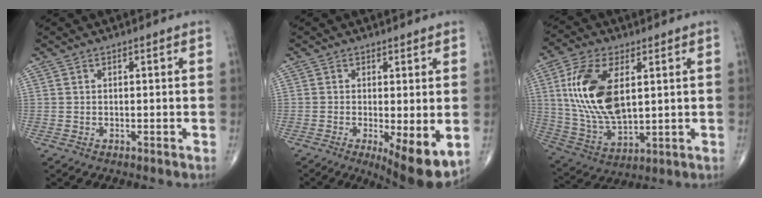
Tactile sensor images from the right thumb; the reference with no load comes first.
{"total": 9.3, "force": [-2.1, 2.9, 8.5], "torque": [-0.124, -0.025, -0.027]}
{"total": 16.9, "force": [3.9, 8.6, 14.0], "torque": [-0.278, -0.013, 0.082]}